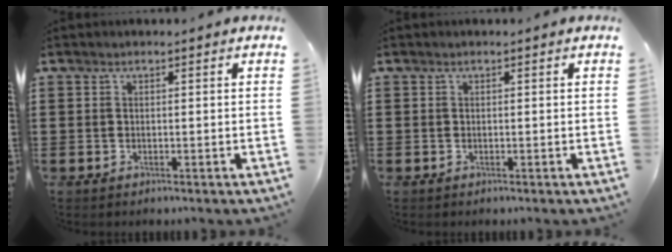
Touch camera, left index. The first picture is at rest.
{"total": 0.0}